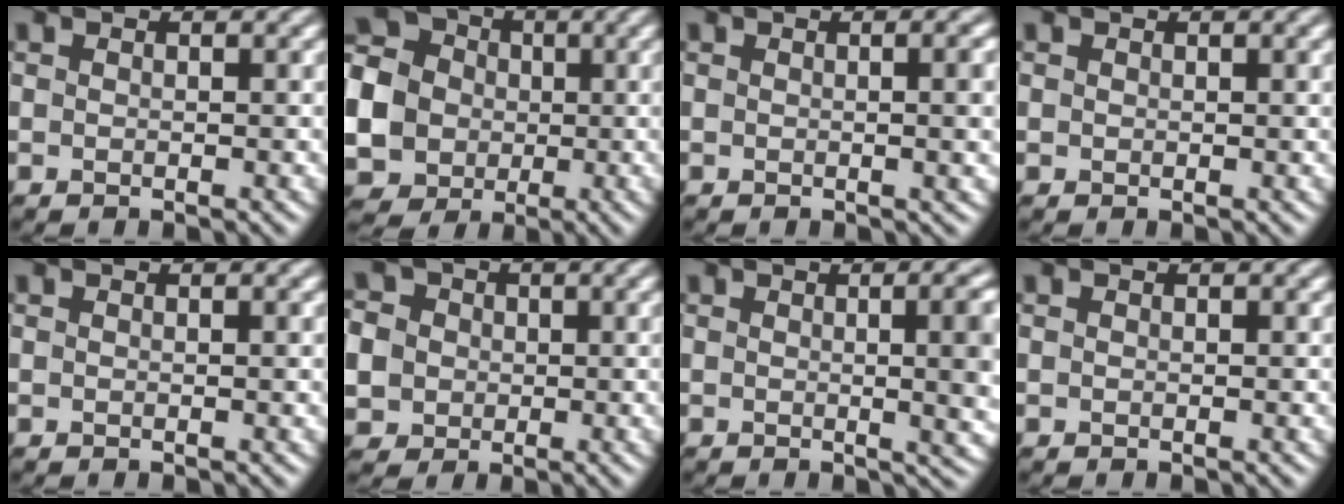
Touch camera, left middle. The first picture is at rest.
{"total": 13.7, "force": [-1.4, 12.6, 5.1], "torque": [-0.166, 0.003, -0.048]}
{"total": 4.3, "force": [0.3, 1.6, 4.0], "torque": [-0.031, 0.011, 0.004]}
{"total": 1.1, "force": [0.7, 0.6, 0.6], "torque": [-0.010, 0.002, 0.013]}
{"total": 0.6, "force": [0.3, 0.1, 0.5], "torque": [-0.005, 0.002, 0.004]}
{"total": 8.8, "force": [0.3, 8.1, 3.4], "torque": [-0.082, 0.021, -0.014]}
{"total": 8.8, "force": [0.7, 3.5, 8.0], "torque": [-0.046, 0.014, 0.005]}
{"total": 0.0}